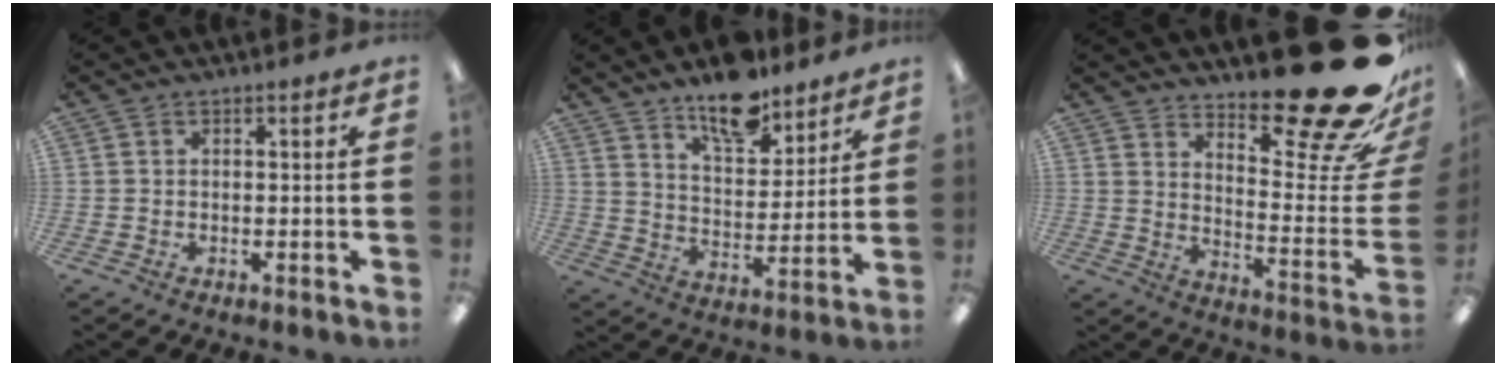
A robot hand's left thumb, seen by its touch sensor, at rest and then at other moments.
{"total": 12.5, "force": [10.3, 4.7, 5.1], "torque": [-0.068, -0.070, 0.185]}
{"total": 23.9, "force": [17.7, 5.8, 14.9], "torque": [-0.168, -0.146, 0.282]}